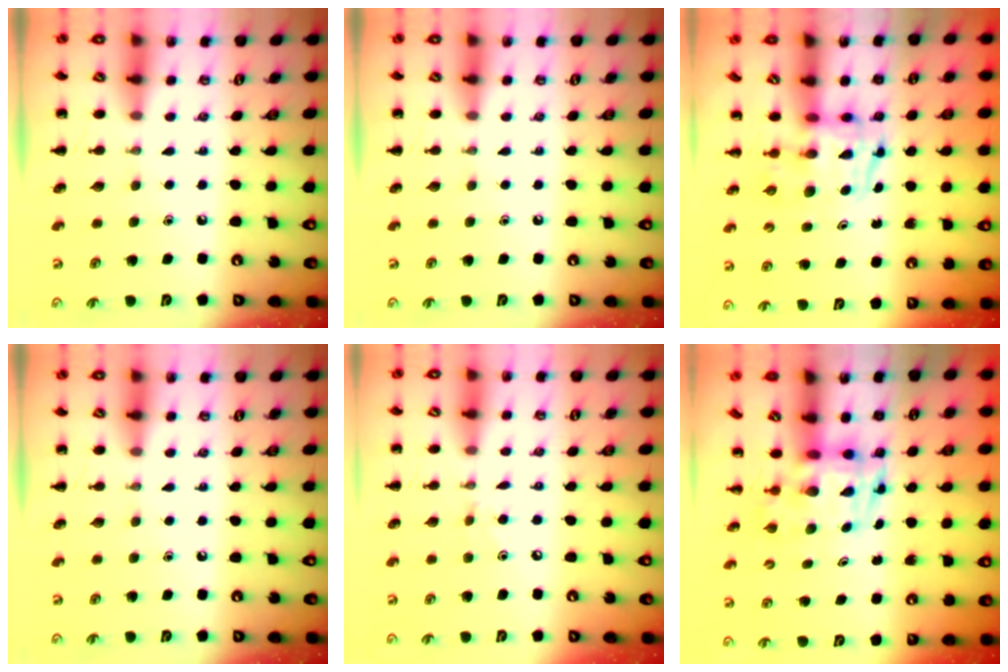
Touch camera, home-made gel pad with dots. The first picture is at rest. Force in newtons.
{"total": 0.0}
{"total": 3.3, "press": 3.2, "slide": 0.6}
{"total": 0.0}
{"total": 3.6, "press": 3.4, "slide": 1.3}
{"total": 3.6, "press": 3.5, "slide": 0.7}